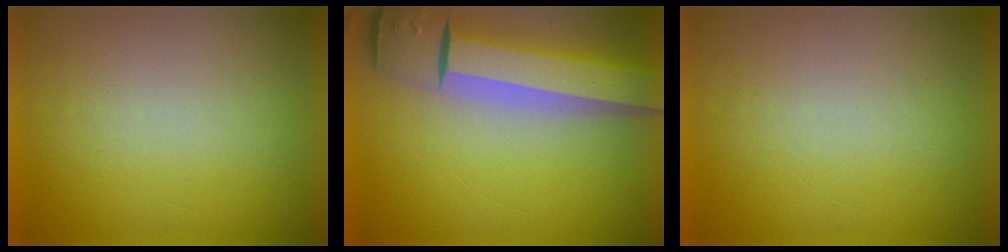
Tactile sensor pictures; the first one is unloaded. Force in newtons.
{"total": 12.3}
{"total": 0.0}